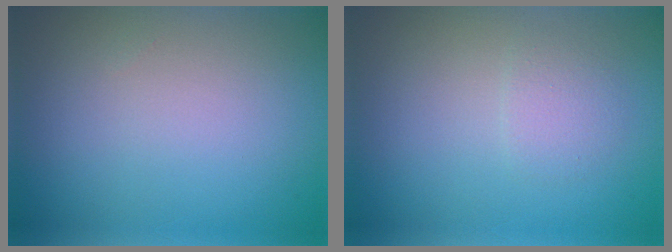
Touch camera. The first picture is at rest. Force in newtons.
{"total": 1.4, "press": 1.4, "slide": 0.0}